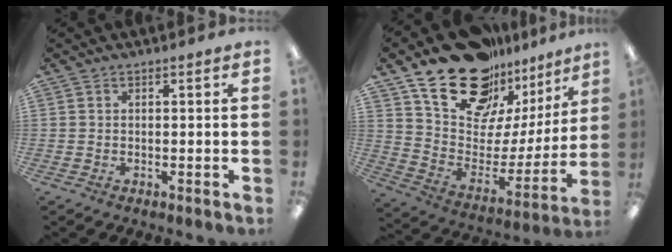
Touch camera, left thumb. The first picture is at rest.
{"total": 24.3, "force": [17.9, 12.9, 10.2], "torque": [-0.175, -0.109, 0.332]}